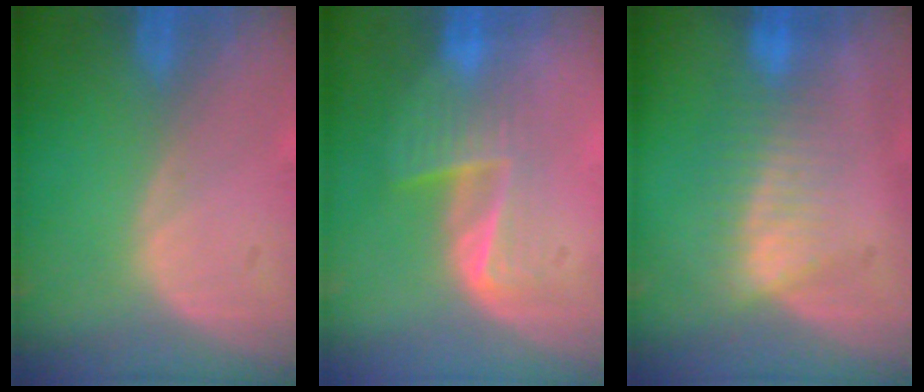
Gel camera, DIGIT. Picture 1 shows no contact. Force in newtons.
{"total": 6.9, "press": 5.6, "slide": 4.0}
{"total": 7.1, "press": 6.3, "slide": 3.4}